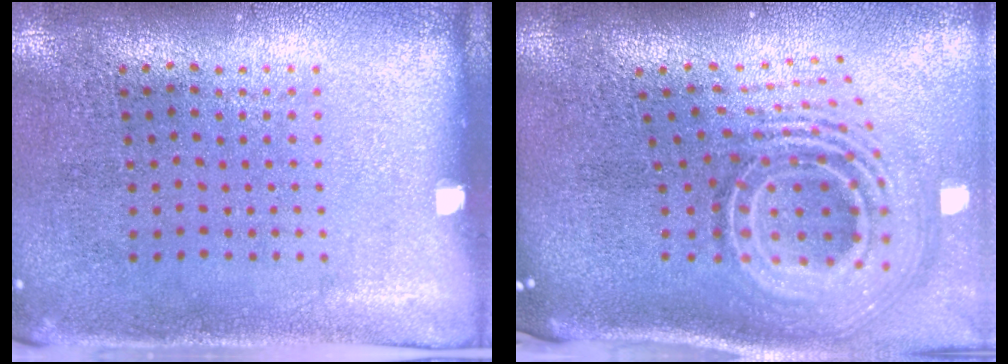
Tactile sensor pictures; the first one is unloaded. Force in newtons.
{"total": 3.0, "press": 1.9, "slide": 2.3}